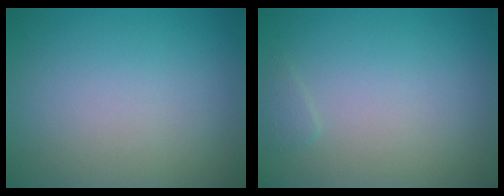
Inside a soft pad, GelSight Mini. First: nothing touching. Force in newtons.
{"total": 0.7, "press": 0.7, "slide": 0.1}